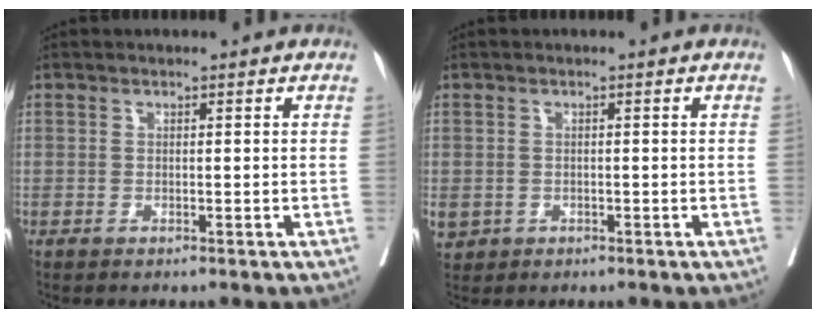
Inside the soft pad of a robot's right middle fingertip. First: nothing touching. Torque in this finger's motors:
{"motor_torque": [0.09, -0.15, 0.26, 0.06]}